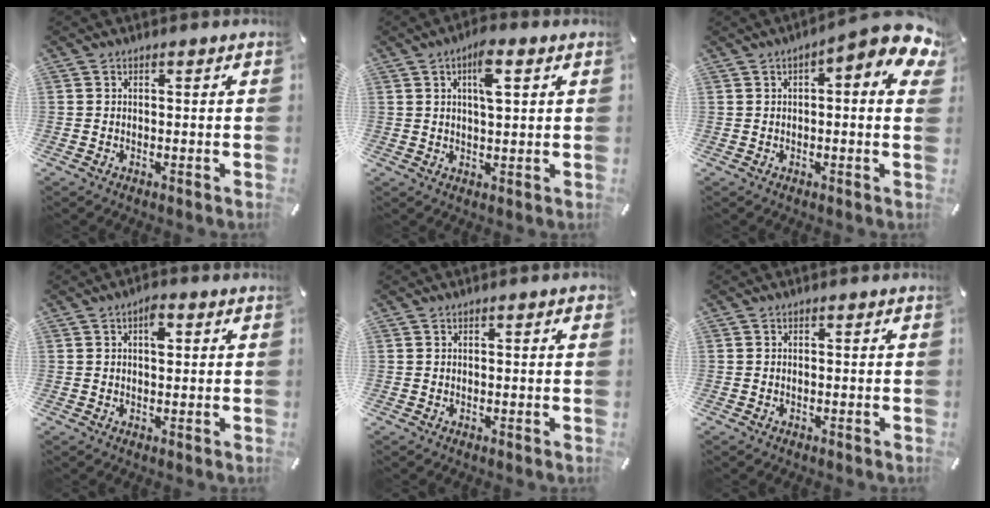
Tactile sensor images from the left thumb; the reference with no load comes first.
{"total": 6.8, "force": [2.7, 2.4, 5.8], "torque": [-0.098, -0.001, 0.040]}
{"total": 8.6, "force": [3.3, 2.1, 7.6], "torque": [-0.104, -0.029, 0.053]}
{"total": 3.7, "force": [1.1, 1.9, 3.0], "torque": [-0.040, -0.002, 0.011]}
{"total": 1.0, "force": [0.2, 0.2, 1.0], "torque": [-0.017, 0.002, 0.003]}
{"total": 0.0}